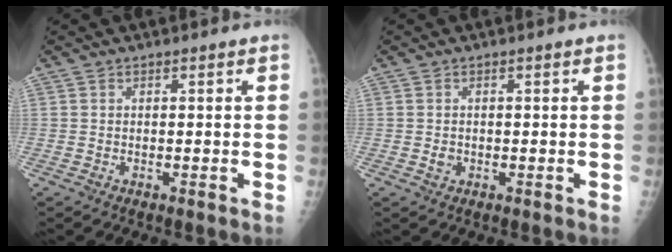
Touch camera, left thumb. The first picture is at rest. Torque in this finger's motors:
{"motor_torque": [0.29, 0.43, 0.18, 0.01, 0.00]}